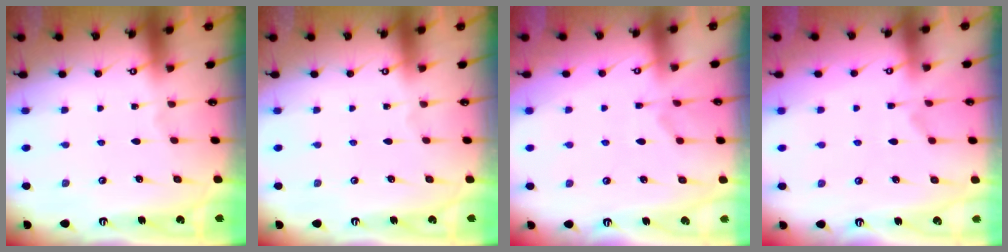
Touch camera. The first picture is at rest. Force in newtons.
{"total": 0.0}
{"total": 1.3, "press": 0.5, "slide": 1.2}
{"total": 1.1, "press": 0.7, "slide": 0.9}